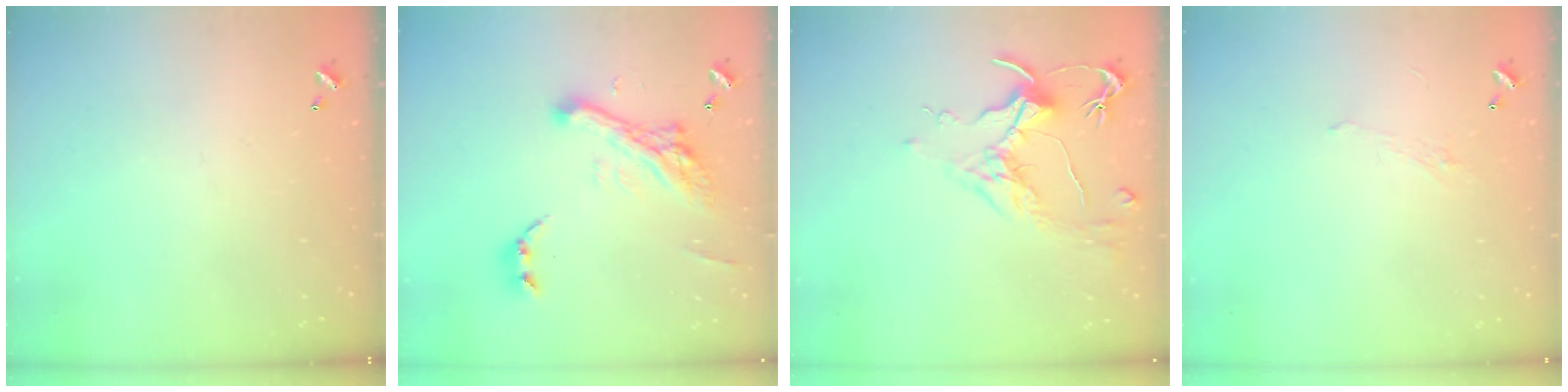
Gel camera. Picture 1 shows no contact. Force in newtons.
{"total": 11.0, "press": 10.9, "slide": 1.9}
{"total": 1.8, "press": 1.5, "slide": 0.9}
{"total": 1.0, "press": 0.8, "slide": 0.6}